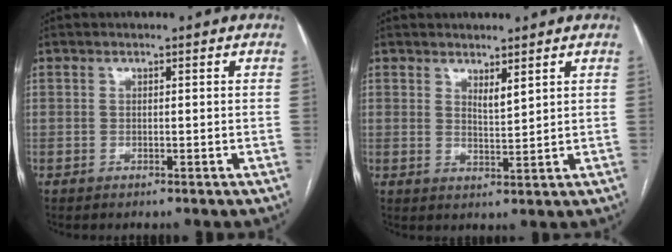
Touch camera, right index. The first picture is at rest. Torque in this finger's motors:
{"motor_torque": [0.51, 0.08, -0.01, 0.02]}